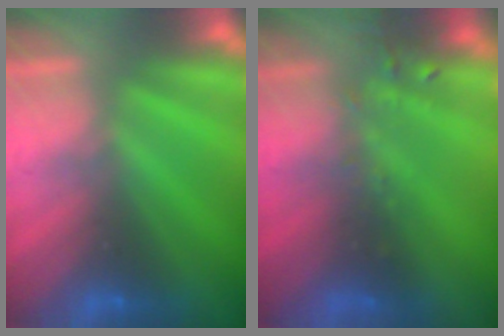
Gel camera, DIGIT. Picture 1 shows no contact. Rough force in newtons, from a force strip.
{"total": 7.3}